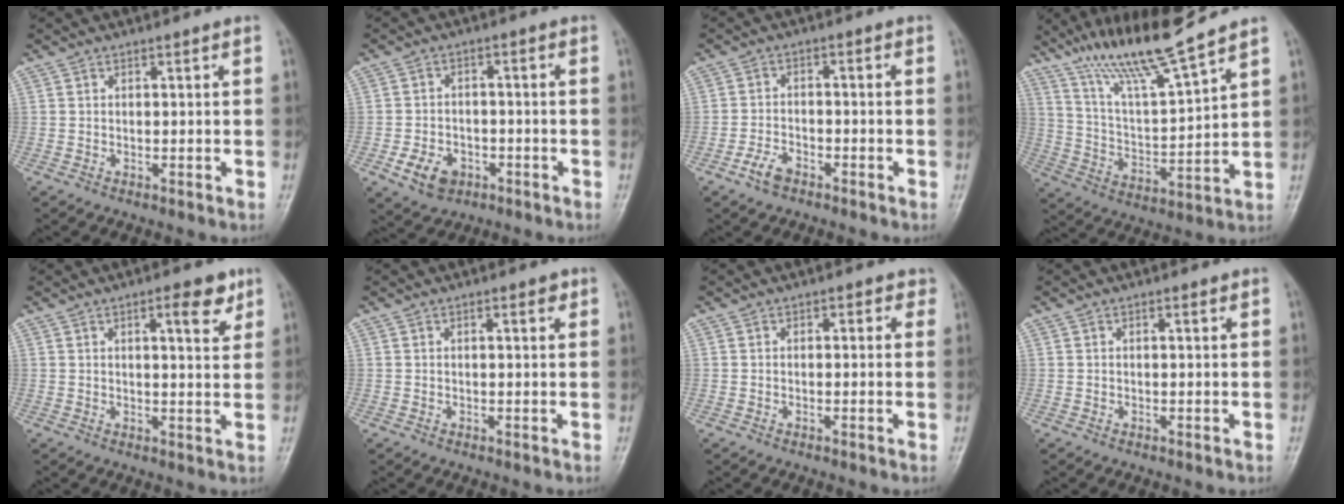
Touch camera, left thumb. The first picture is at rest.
{"total": 6.6, "force": [-3.0, 4.9, 3.3], "torque": [-0.046, 0.018, -0.046]}
{"total": 3.9, "force": [-2.7, 2.1, 2.0], "torque": [-0.037, 0.016, -0.052]}
{"total": 15.1, "force": [12.0, 0.7, 9.2], "torque": [-0.161, -0.064, 0.226]}
{"total": 5.4, "force": [2.9, 1.7, 4.2], "torque": [-0.047, -0.013, 0.038]}
{"total": 1.7, "force": [0.8, 0.6, 1.3], "torque": [-0.015, 0.000, 0.008]}
{"total": 1.6, "force": [0.6, 1.2, 0.8], "torque": [0.012, 0.003, -0.001]}
{"total": 0.6, "force": [0.3, 0.1, 0.4], "torque": [-0.008, 0.002, 0.003]}